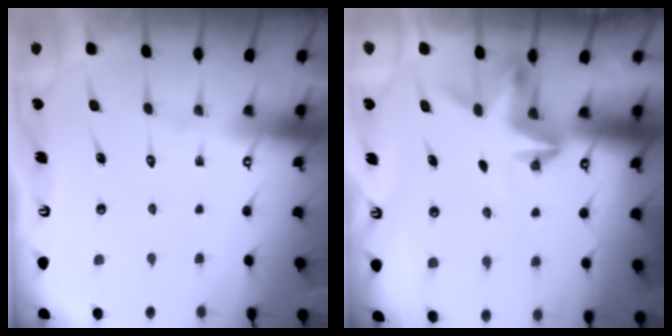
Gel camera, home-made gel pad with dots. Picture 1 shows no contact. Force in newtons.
{"total": 3.2, "press": 3.2, "slide": 0.1}